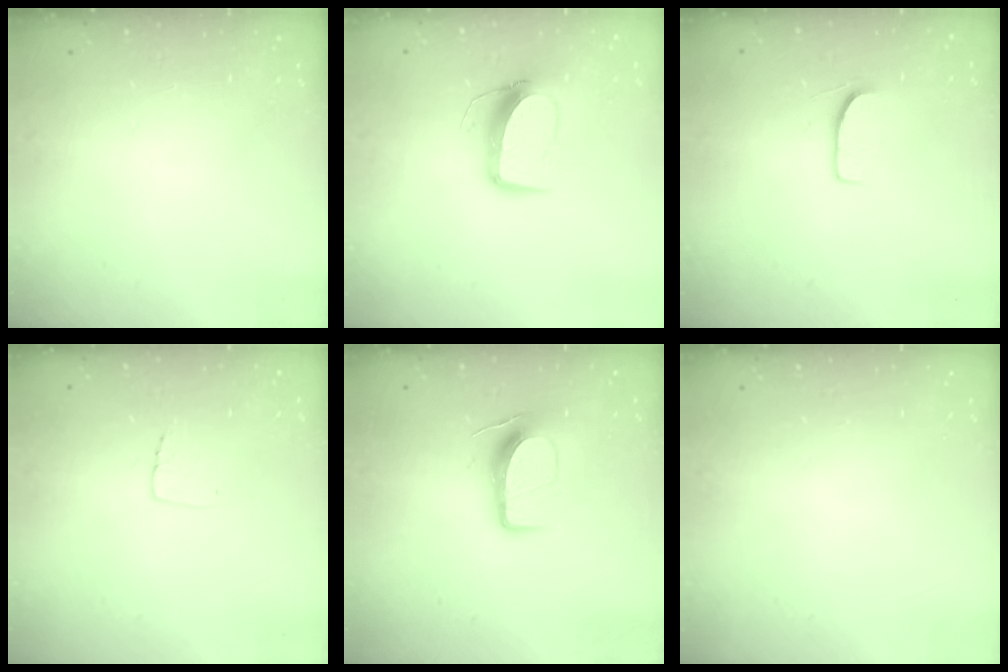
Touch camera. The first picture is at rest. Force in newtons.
{"total": 10.4, "press": 10.3, "slide": 1.0}
{"total": 7.1, "press": 7.1, "slide": 0.6}
{"total": 4.0, "press": 4.0, "slide": 0.3}
{"total": 9.9, "press": 9.9, "slide": 0.6}
{"total": 0.0}